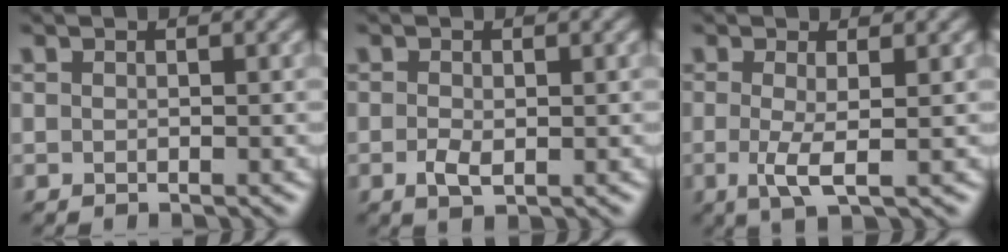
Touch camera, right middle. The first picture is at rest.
{"total": 1.6, "force": [-0.3, 0.9, 1.3], "torque": [-0.029, -0.005, -0.005]}
{"total": 2.7, "force": [-0.3, 0.4, 2.6], "torque": [-0.056, -0.008, -0.005]}